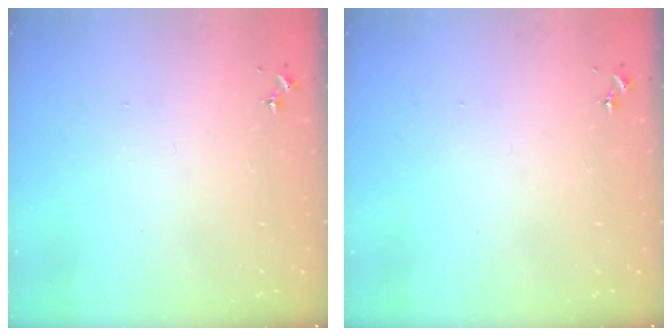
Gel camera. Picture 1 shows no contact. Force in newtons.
{"total": 0.0}